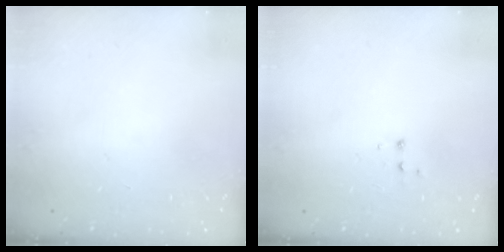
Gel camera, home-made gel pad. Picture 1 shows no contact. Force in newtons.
{"total": 3.3, "press": 3.2, "slide": 0.4}